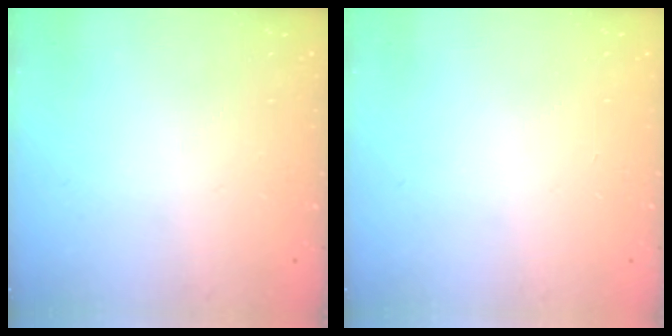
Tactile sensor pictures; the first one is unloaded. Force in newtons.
{"total": 0.0}